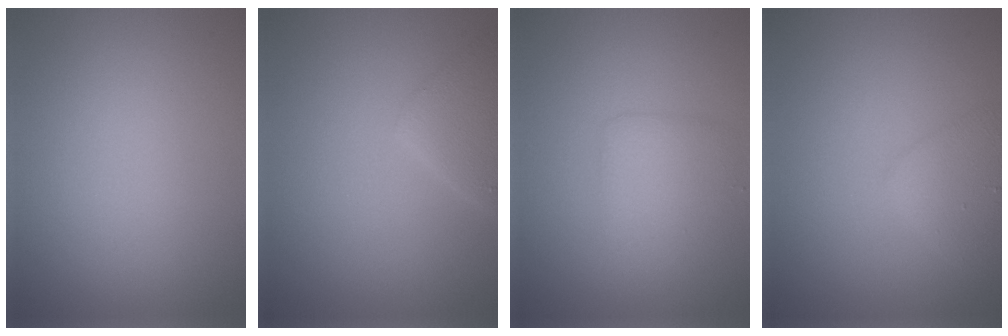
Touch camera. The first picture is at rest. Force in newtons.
{"total": 2.6, "press": 2.6, "slide": 0.1}
{"total": 2.7, "press": 2.7, "slide": 0.1}
{"total": 2.3, "press": 2.3, "slide": 0.0}